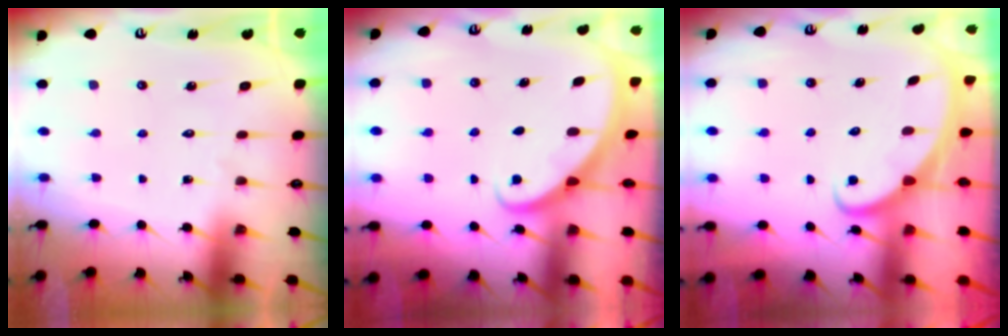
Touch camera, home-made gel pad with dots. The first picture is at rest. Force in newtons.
{"total": 1.9, "press": 1.9, "slide": 0.1}
{"total": 2.3, "press": 2.3, "slide": 0.1}